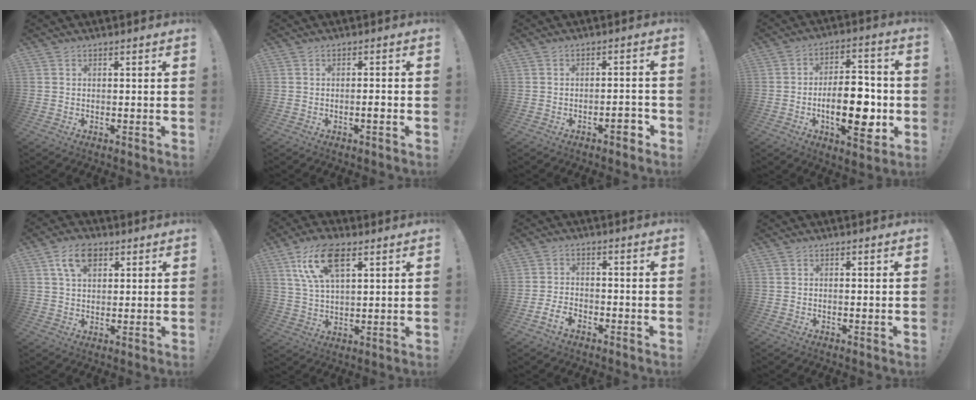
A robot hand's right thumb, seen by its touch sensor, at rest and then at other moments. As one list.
[{"total": 2.2, "force": [-1.1, -0.1, 2.0], "torque": [-0.030, -0.001, -0.021]}, {"total": 4.5, "force": [-2.7, 1.3, 3.4], "torque": [-0.045, 0.010, -0.046]}, {"total": 16.5, "force": [-3.9, 7.5, 14.2], "torque": [-0.226, 0.010, -0.066]}, {"total": 8.2, "force": [3.9, 5.1, 5.1], "torque": [-0.085, 0.000, 0.073]}, {"total": 13.5, "force": [6.6, 6.4, 9.9], "torque": [-0.194, -0.012, 0.119]}, {"total": 4.9, "force": [-3.2, 2.4, 2.8], "torque": [-0.059, 0.003, -0.061]}, {"total": 0.6, "force": [-0.2, 0.0, 0.6], "torque": [-0.006, -0.003, -0.005]}]